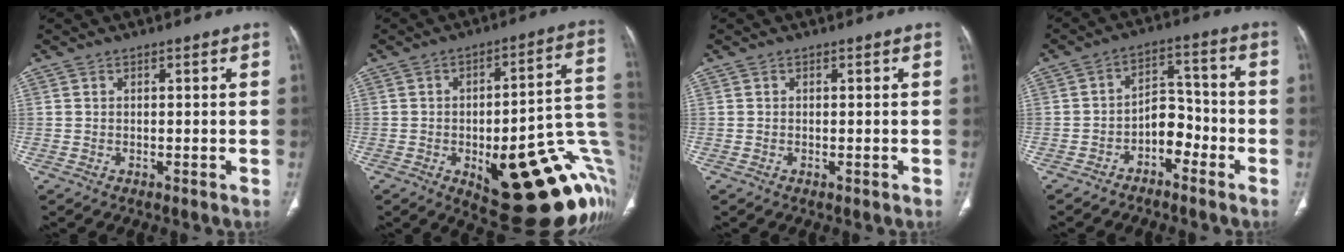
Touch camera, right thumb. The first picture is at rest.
{"total": 28.1, "force": [-6.6, 9.5, 25.7], "torque": [-0.246, 0.022, -0.072]}
{"total": 0.0}
{"total": 6.3, "force": [-3.5, 4.1, 3.2], "torque": [-0.025, 0.044, -0.063]}